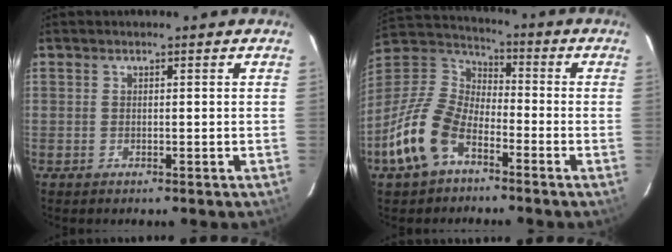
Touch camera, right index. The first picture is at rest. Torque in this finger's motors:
{"motor_torque": [1.07, -0.99, 0.75, 0.17]}